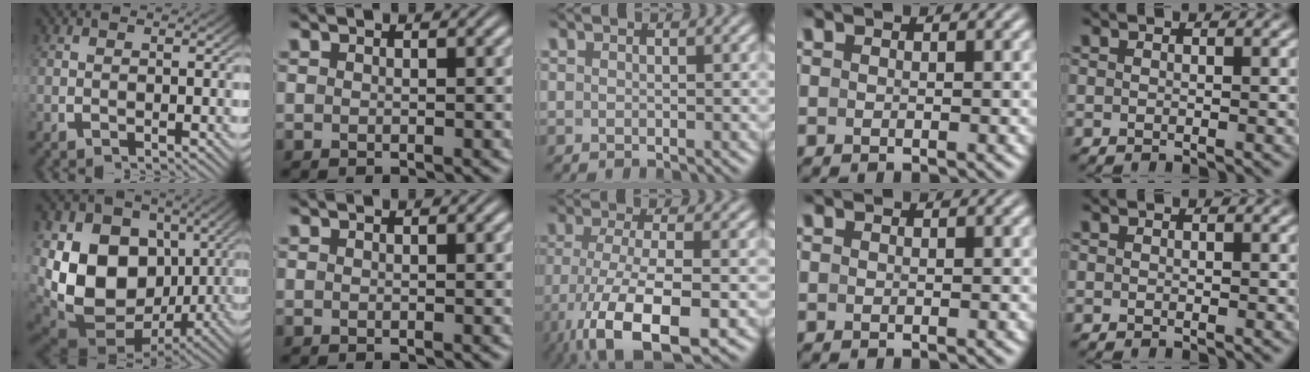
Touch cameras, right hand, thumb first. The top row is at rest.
{"thumb": {"total": 19.0, "force": [-1.5, 14.5, 12.3], "torque": [-0.263, -0.075, 0.000]}, "middle": {"total": 9.0, "force": [-4.2, 3.9, 7.0], "torque": [-0.144, -0.036, -0.039]}}